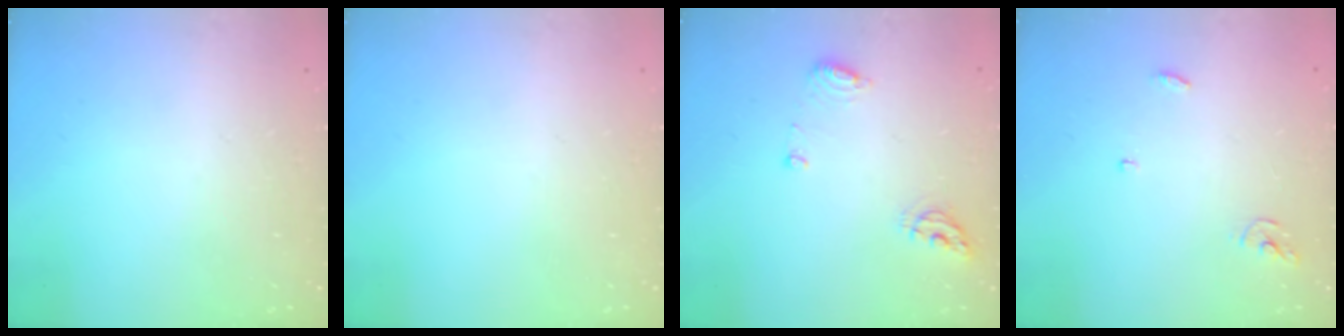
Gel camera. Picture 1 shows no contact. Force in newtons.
{"total": 0.0}
{"total": 6.9, "press": 6.8, "slide": 0.9}
{"total": 3.8, "press": 3.8, "slide": 0.4}